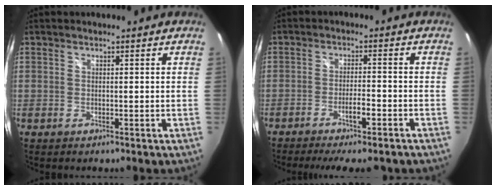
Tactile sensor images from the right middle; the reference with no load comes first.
{"total": 8.8, "force": [-6.9, 1.3, 5.3], "torque": [-0.109, -0.016, -0.106]}